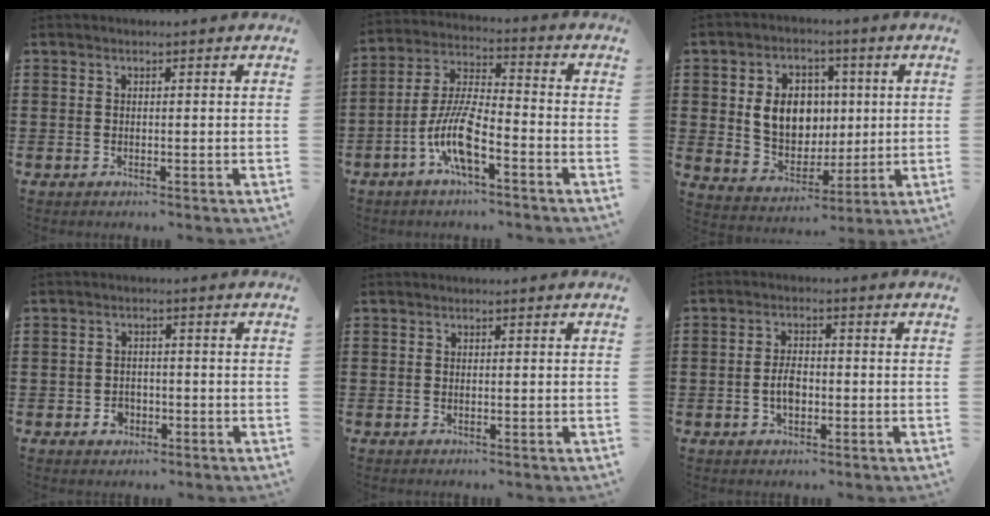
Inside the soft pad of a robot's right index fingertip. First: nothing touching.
{"total": 9.6, "force": [-4.5, 2.6, 8.1], "torque": [-0.186, -0.004, -0.089]}
{"total": 8.8, "force": [1.2, 7.0, 5.1], "torque": [-0.107, 0.019, 0.020]}
{"total": 2.5, "force": [-1.3, 1.8, 1.1], "torque": [-0.024, 0.001, -0.026]}
{"total": 0.0}
{"total": 3.7, "force": [-0.8, 2.0, 3.0], "torque": [-0.065, 0.003, -0.018]}